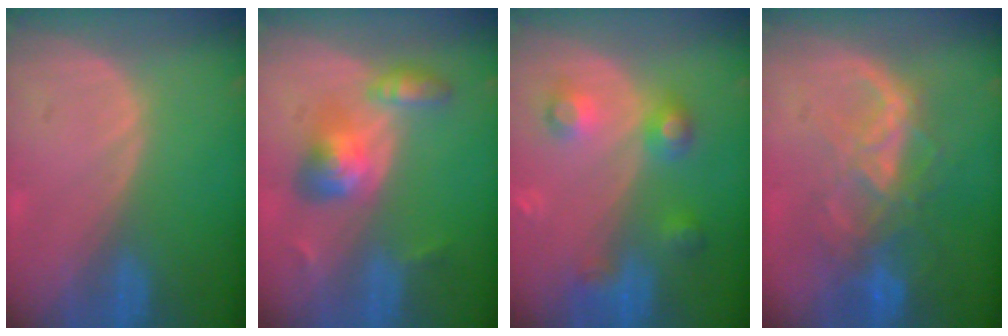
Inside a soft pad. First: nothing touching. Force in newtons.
{"total": 5.7, "press": 5.7, "slide": 0.5}
{"total": 5.6, "press": 5.6, "slide": 0.4}
{"total": 8.9, "press": 7.5, "slide": 4.7}